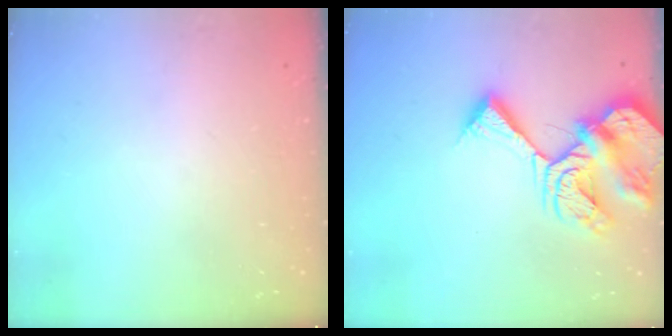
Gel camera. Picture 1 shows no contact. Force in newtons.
{"total": 12.4, "press": 12.3, "slide": 1.6}